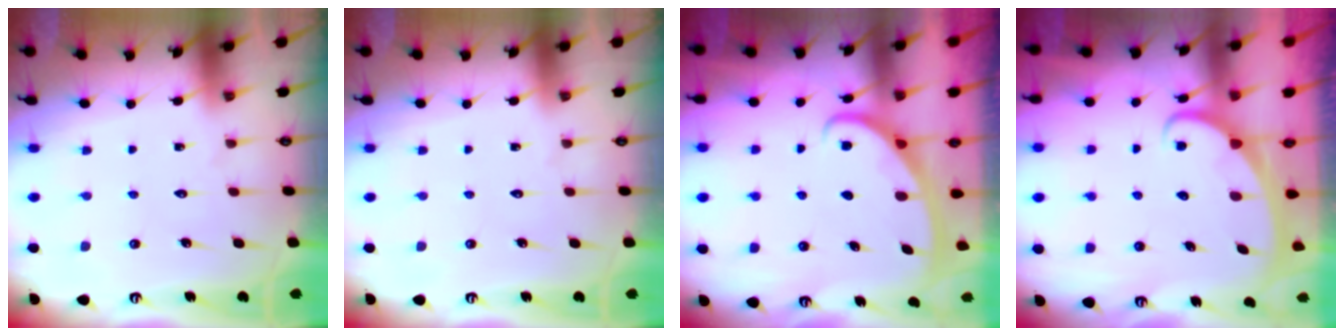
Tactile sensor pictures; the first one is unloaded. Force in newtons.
{"total": 0.0}
{"total": 2.8, "press": 2.8, "slide": 0.4}
{"total": 2.6, "press": 2.6, "slide": 0.3}